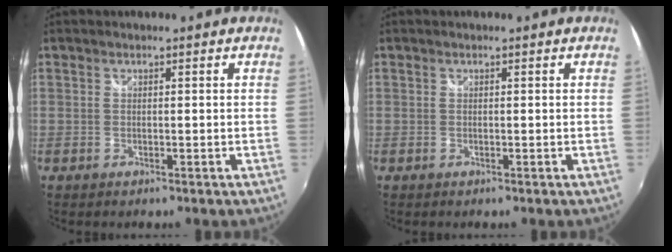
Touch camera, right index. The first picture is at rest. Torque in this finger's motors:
{"motor_torque": [0.00, 0.00, 0.01, 0.00]}